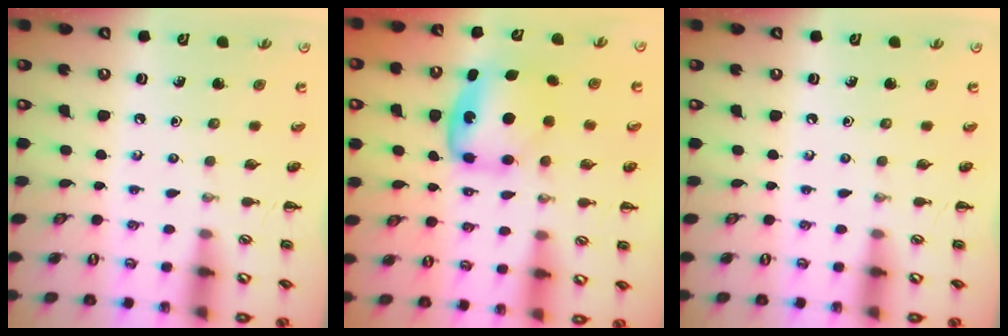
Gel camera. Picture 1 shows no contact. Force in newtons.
{"total": 6.3, "press": 6.3, "slide": 0.7}
{"total": 0.0}